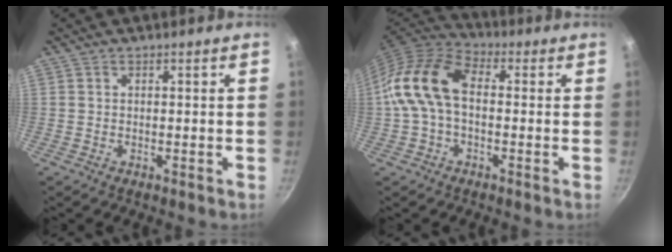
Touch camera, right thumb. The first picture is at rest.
{"total": 13.0, "force": [-0.2, 8.3, 10.0], "torque": [-0.177, 0.037, -0.025]}